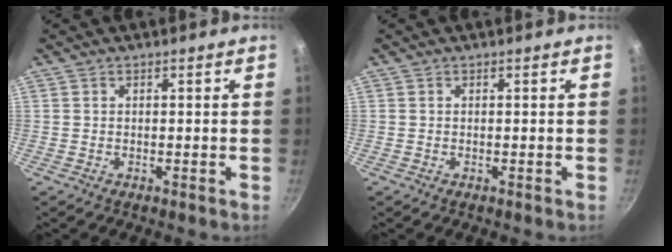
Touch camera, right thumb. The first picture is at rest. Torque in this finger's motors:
{"motor_torque": [0.74, -0.13, 0.37, -0.37, 0.07]}